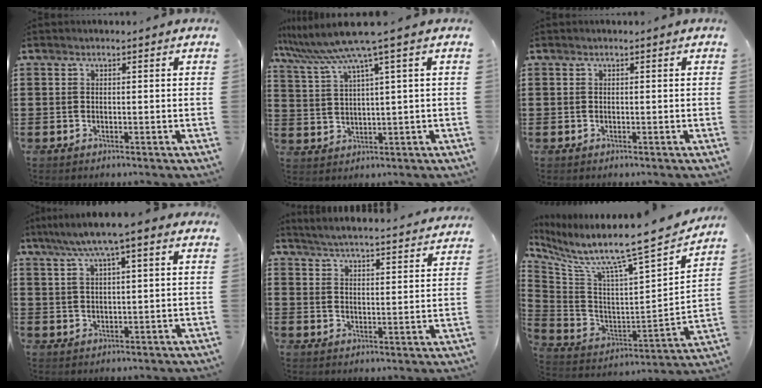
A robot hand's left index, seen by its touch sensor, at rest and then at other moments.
{"total": 7.1, "force": [4.6, -0.6, 5.4], "torque": [-0.136, -0.032, 0.074]}
{"total": 0.0}
{"total": 5.7, "force": [3.4, 0.4, 4.5], "torque": [-0.093, -0.003, 0.056]}
{"total": 4.6, "force": [4.5, -0.8, 0.6], "torque": [-0.032, -0.036, 0.075]}
{"total": 8.3, "force": [7.0, -0.6, 4.5], "torque": [-0.110, -0.078, 0.100]}